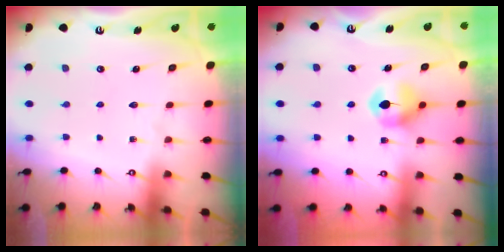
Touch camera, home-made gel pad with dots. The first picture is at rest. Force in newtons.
{"total": 7.4, "press": 7.4, "slide": 0.6}